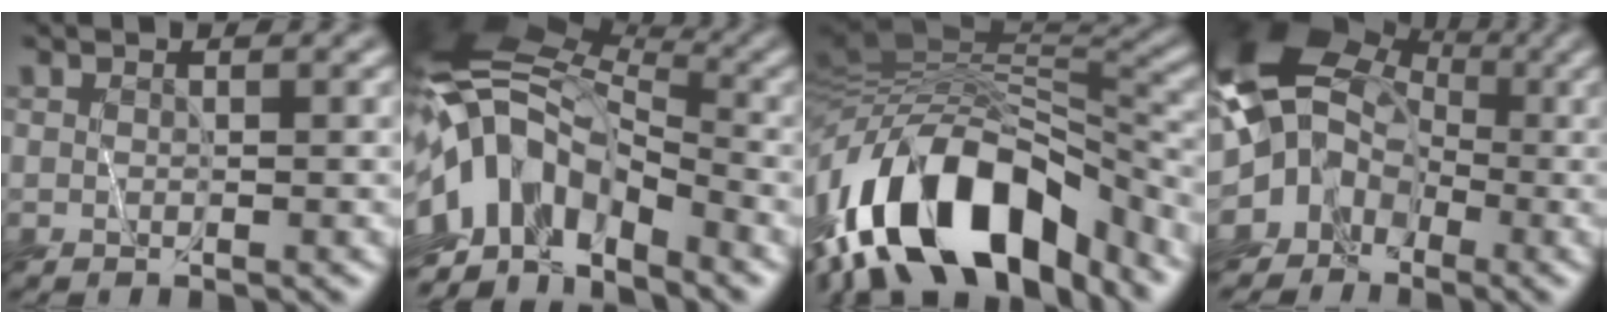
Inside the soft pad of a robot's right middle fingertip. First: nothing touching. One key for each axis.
{"total": 11.9, "fx": -4.5, "fy": 6.6, "fz": 8.8, "tx": -0.156, "ty": 0.014, "tz": -0.095}
{"total": 14.9, "fx": -7.7, "fy": 6.7, "fz": 10.9, "tx": -0.190, "ty": 0.024, "tz": -0.138}
{"total": 12.0, "fx": -2.5, "fy": 10.7, "fz": 4.8, "tx": -0.098, "ty": -0.002, "tz": -0.074}